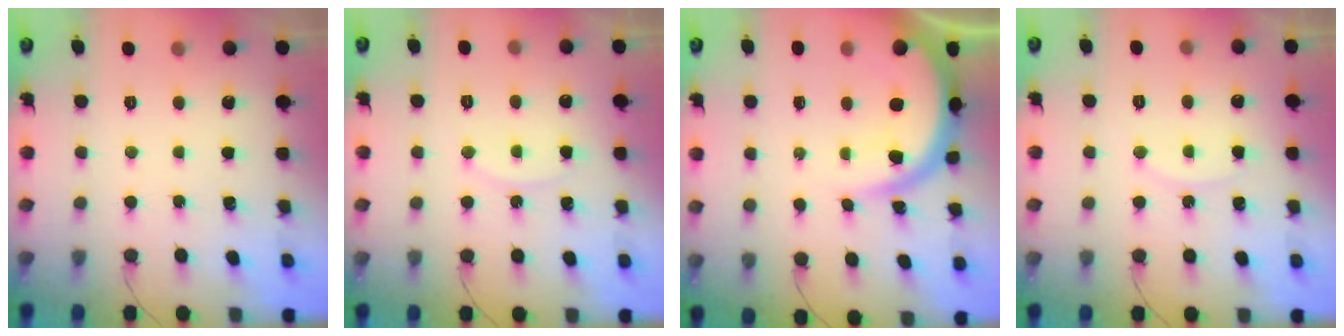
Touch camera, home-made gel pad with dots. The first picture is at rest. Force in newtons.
{"total": 6.1, "press": 6.1, "slide": 0.2}
{"total": 11.3, "press": 11.2, "slide": 1.2}
{"total": 6.1, "press": 6.1, "slide": 0.2}